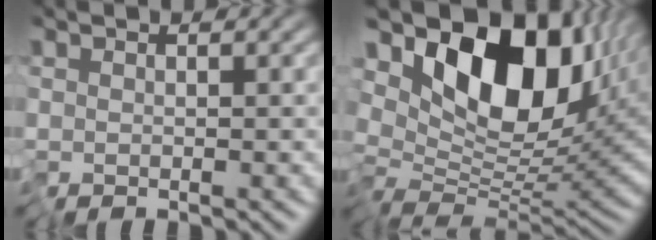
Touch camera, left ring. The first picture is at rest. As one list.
[{"total": 14.1, "force": [5.7, 7.4, 10.6], "torque": [-0.175, 0.024, 0.089]}]